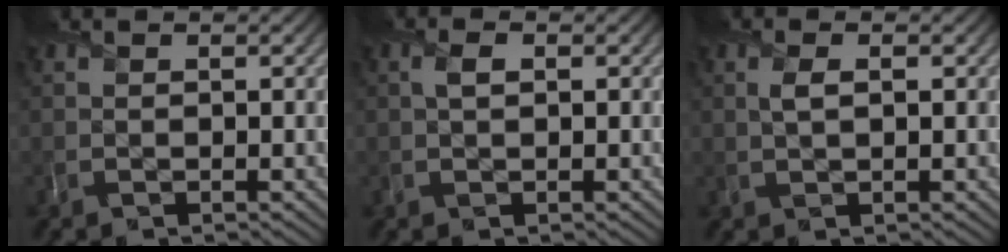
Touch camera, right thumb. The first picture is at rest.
{"total": 1.2, "force": [0.2, 0.7, 0.9], "torque": [-0.021, 0.003, 0.003]}
{"total": 1.6, "force": [0.4, 0.6, 1.4], "torque": [-0.031, 0.002, 0.008]}